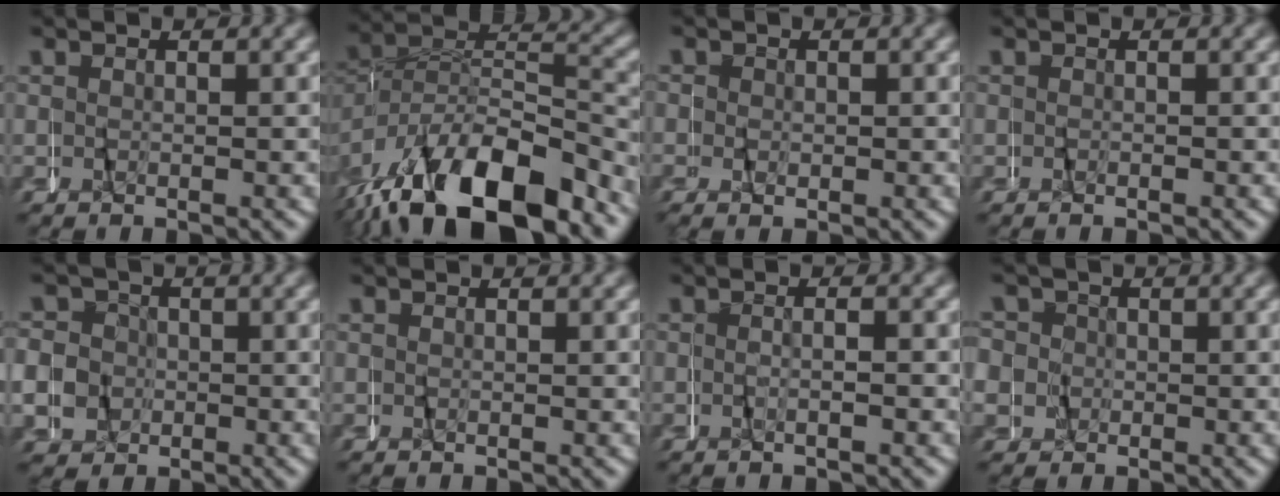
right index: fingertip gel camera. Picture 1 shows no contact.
{"total": 11.3, "force": [-6.3, 5.5, 7.6], "torque": [-0.138, -0.013, -0.095]}
{"total": 1.1, "force": [0.1, 0.8, 0.7], "torque": [-0.007, 0.001, 0.000]}
{"total": 0.7, "force": [-0.2, 0.6, 0.4], "torque": [-0.009, -0.003, -0.005]}
{"total": 6.7, "force": [0.4, 6.4, 1.9], "torque": [-0.043, 0.001, 0.000]}
{"total": 0.0}
{"total": 1.1, "force": [-1.0, -0.2, 0.5], "torque": [-0.010, 0.007, -0.021]}
{"total": 6.4, "force": [0.6, 6.1, 1.8], "torque": [-0.041, 0.001, 0.001]}